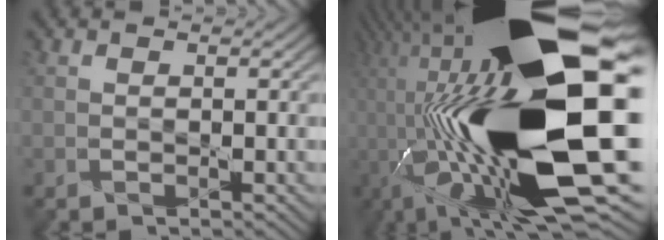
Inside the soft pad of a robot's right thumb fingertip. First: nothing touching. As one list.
[{"total": 24.2, "force": [-1.2, 8.8, 22.5], "torque": [-0.429, -0.039, -0.035]}]